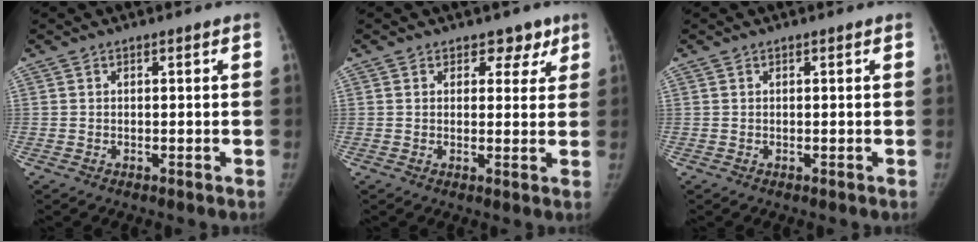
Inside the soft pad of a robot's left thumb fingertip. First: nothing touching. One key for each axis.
{"total": 4.0, "fx": 2.6, "fy": 2.8, "fz": 1.2, "tx": 0.018, "ty": -0.010, "tz": 0.031}
{"total": 0.0}